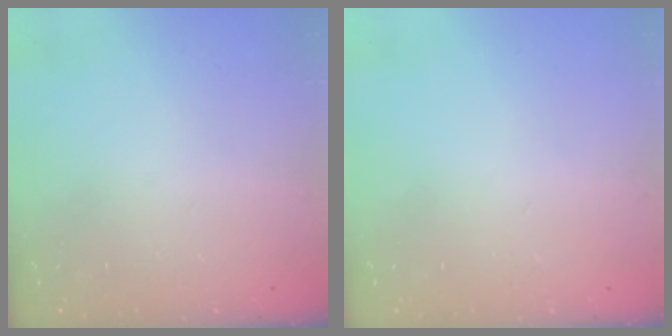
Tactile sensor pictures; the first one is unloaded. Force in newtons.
{"total": 0.0}